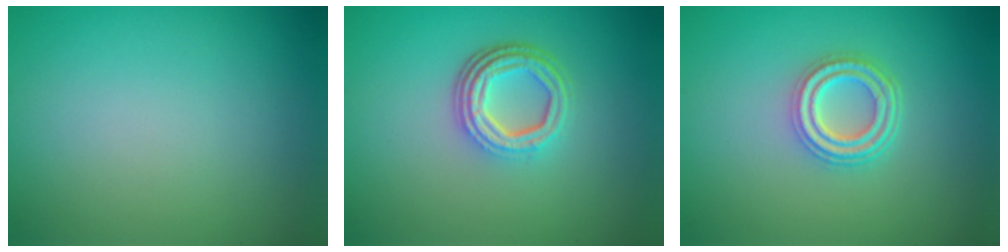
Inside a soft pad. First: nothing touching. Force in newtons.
{"total": 4.4, "press": 3.3, "slide": 3.0}
{"total": 3.8, "press": 3.0, "slide": 2.3}